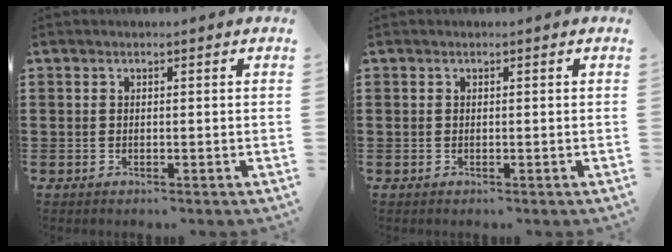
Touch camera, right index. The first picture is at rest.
{"total": 0.0}